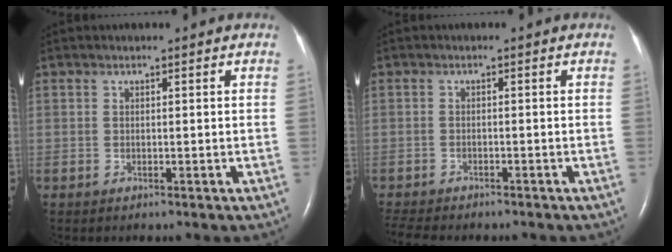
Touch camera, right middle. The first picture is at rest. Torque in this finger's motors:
{"motor_torque": [0.53, -0.56, 0.05, 0.03]}